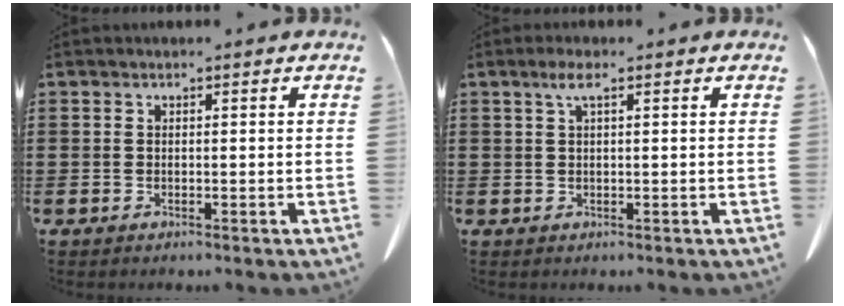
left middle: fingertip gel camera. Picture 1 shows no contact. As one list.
[{"total": 2.3, "force": [0.9, 0.5, 2.1], "torque": [-0.043, 0.006, 0.014]}]